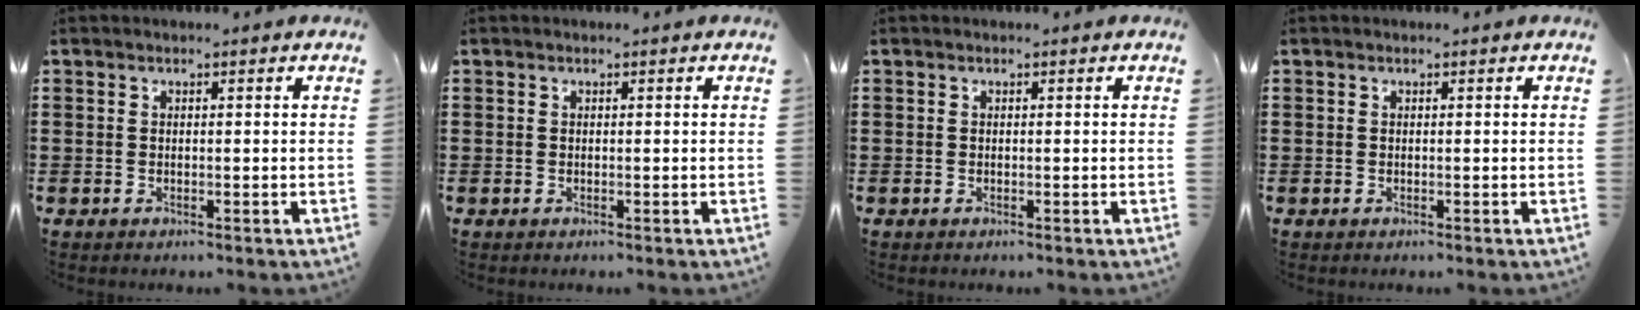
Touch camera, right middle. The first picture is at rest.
{"total": 0.0}
{"total": 0.0}
{"total": 0.0}